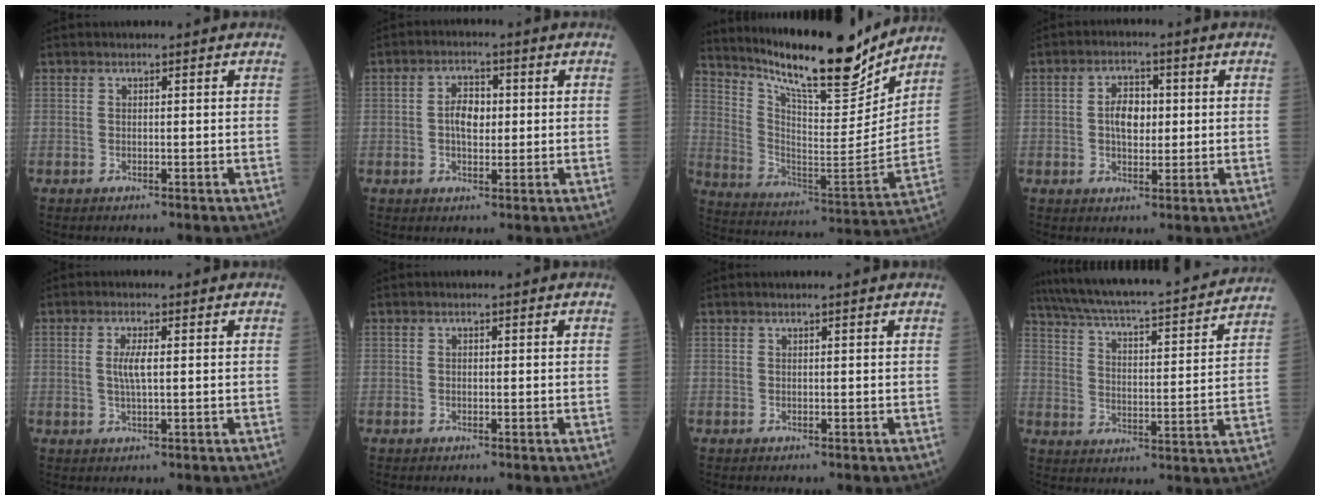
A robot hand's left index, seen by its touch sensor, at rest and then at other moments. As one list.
[{"total": 4.2, "force": [0.2, 2.4, 3.5], "torque": [-0.069, 0.009, 0.002]}, {"total": 20.6, "force": [17.8, 3.0, 9.9], "torque": [-0.175, -0.032, 0.286]}, {"total": 4.7, "force": [0.4, 2.8, 3.8], "torque": [-0.074, 0.009, 0.006]}, {"total": 2.9, "force": [0.4, 0.4, 2.9], "torque": [-0.062, -0.002, 0.009]}, {"total": 0.0}, {"total": 1.0, "force": [0.9, -0.1, 0.4], "torque": [-0.010, 0.004, 0.015]}, {"total": 24.5, "force": [21.9, 2.6, 10.6], "torque": [-0.182, -0.007, 0.305]}]